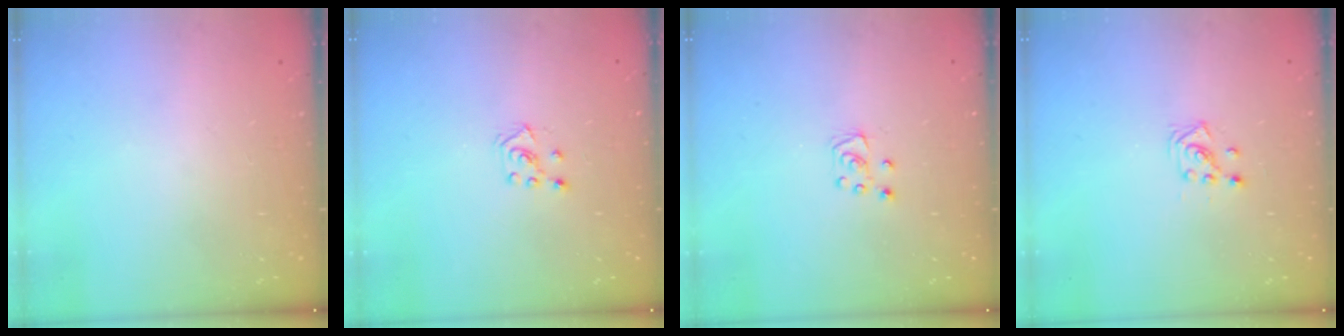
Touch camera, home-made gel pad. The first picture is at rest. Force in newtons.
{"total": 3.8, "press": 3.7, "slide": 0.5}
{"total": 4.4, "press": 4.4, "slide": 0.2}
{"total": 2.6, "press": 2.5, "slide": 0.7}